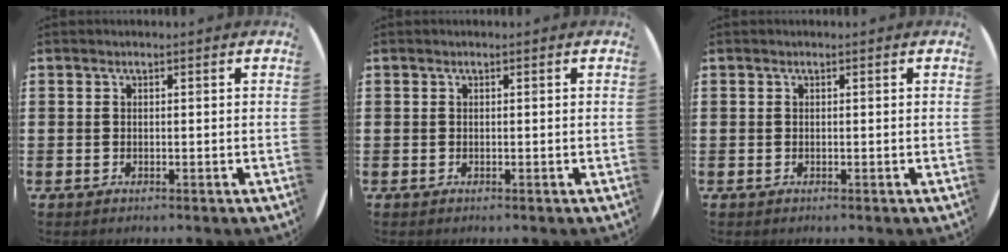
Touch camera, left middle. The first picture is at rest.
{"total": 0.0}
{"total": 0.0}